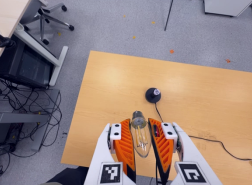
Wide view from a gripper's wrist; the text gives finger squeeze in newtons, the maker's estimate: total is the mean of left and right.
{"total": 20.6, "left": 22.2, "right": 19.0}